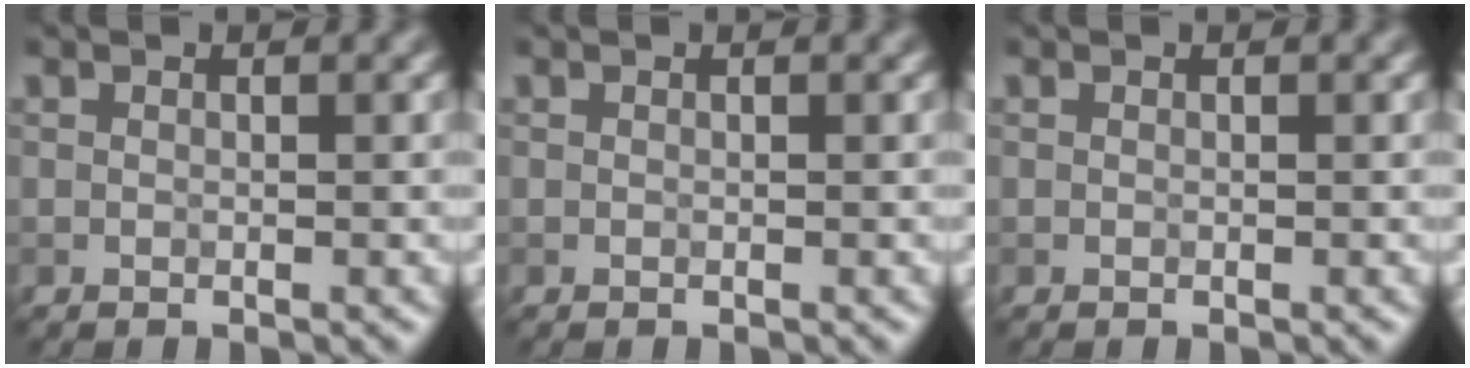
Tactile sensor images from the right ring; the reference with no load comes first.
{"total": 0.0}
{"total": 0.0}